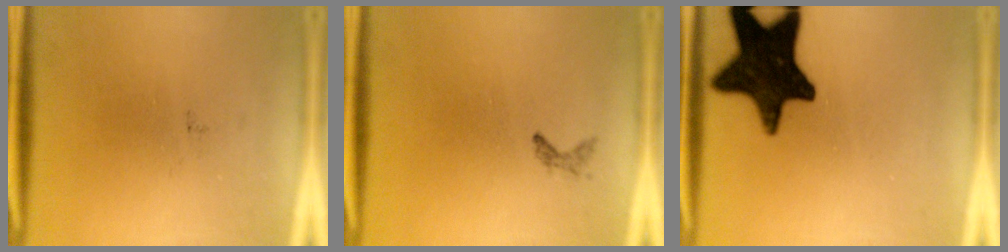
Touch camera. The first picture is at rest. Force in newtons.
{"total": 0.7}
{"total": 18.1}